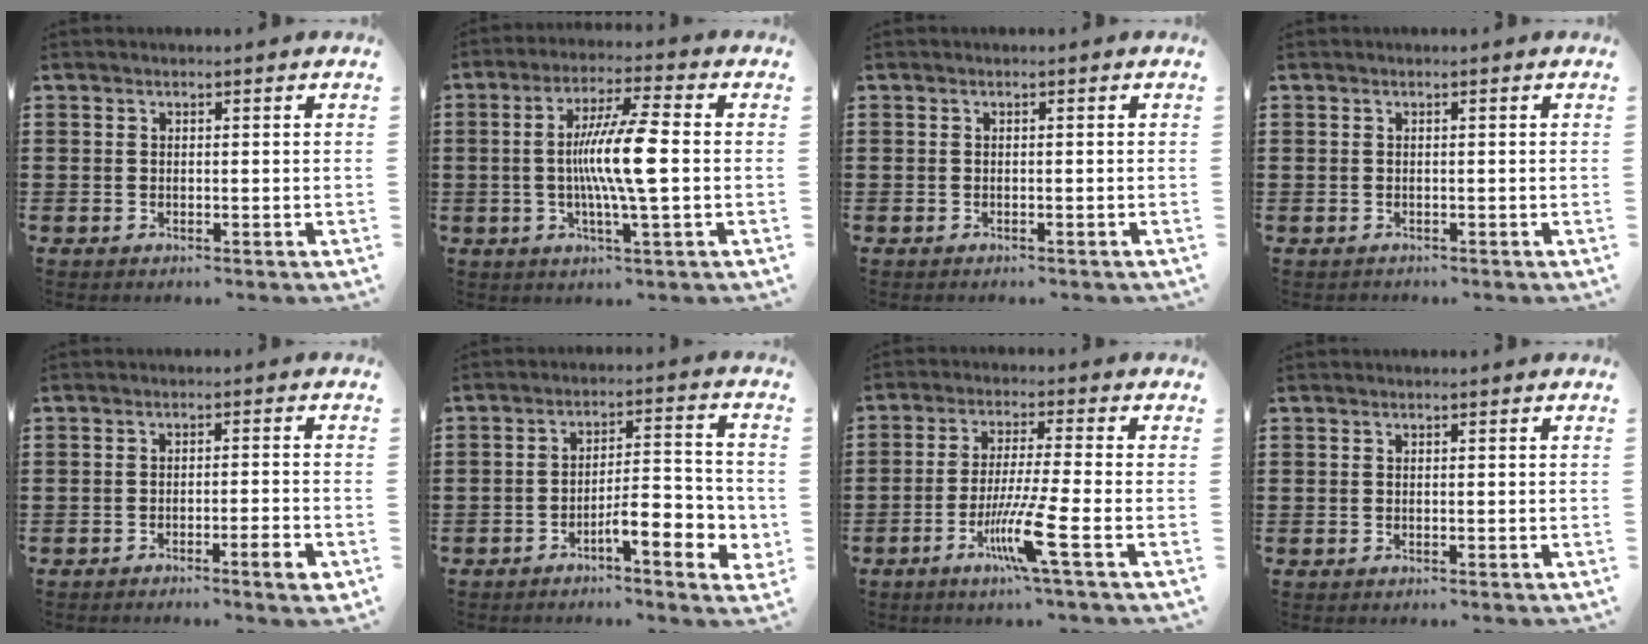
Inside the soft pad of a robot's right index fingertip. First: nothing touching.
{"total": 10.0, "force": [-0.5, 0.7, 10.0], "torque": [-0.188, -0.007, -0.017]}
{"total": 0.0}
{"total": 0.5, "force": [-0.2, 0.4, -0.1], "torque": [0.001, 0.005, -0.007]}
{"total": 3.4, "force": [-2.3, 0.1, 2.5], "torque": [-0.041, -0.005, -0.038]}
{"total": 7.1, "force": [-3.5, 1.7, 5.9], "torque": [-0.079, -0.011, -0.064]}
{"total": 8.7, "force": [-3.9, -0.2, 7.7], "torque": [-0.153, -0.018, -0.074]}
{"total": 0.0}